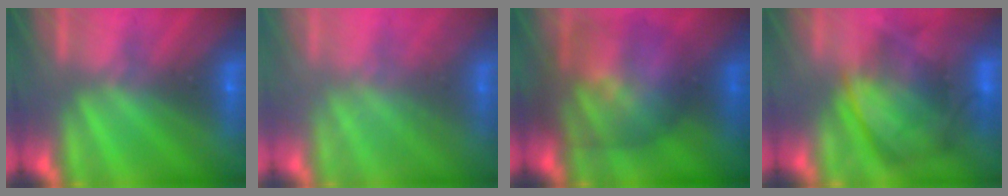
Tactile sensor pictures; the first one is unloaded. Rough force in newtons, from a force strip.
{"total": 1.8}
{"total": 7.7}
{"total": 9.7}